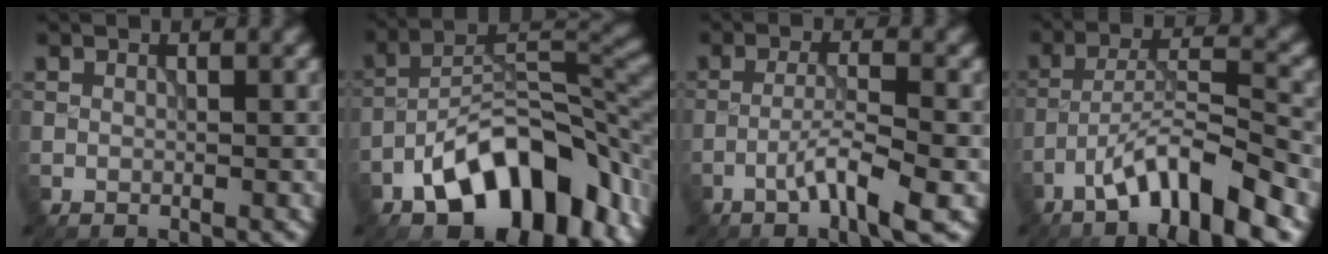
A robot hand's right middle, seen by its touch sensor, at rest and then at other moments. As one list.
[{"total": 13.1, "force": [-7.1, 6.4, 9.0], "torque": [-0.130, -0.001, -0.128]}, {"total": 4.3, "force": [-2.1, 0.4, 3.7], "torque": [-0.066, 0.010, -0.045]}, {"total": 8.5, "force": [-5.2, 1.8, 6.5], "torque": [-0.108, 0.014, -0.090]}]